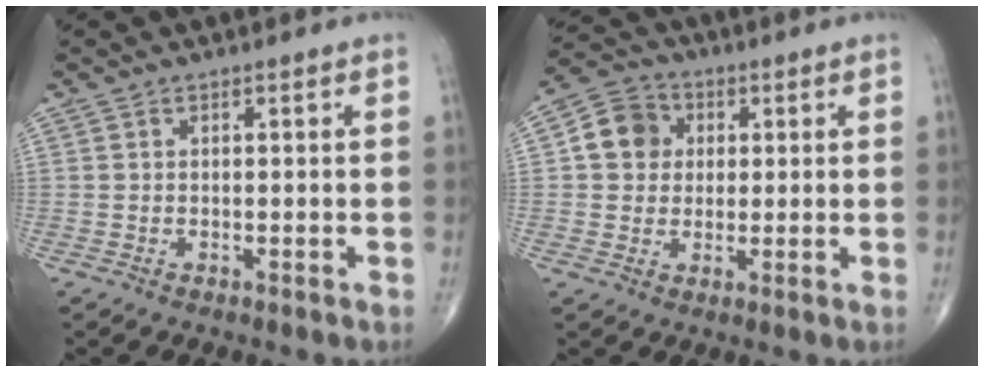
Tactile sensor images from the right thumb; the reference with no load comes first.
{"total": 8.1, "force": [1.4, 7.2, 3.5], "torque": [-0.041, 0.009, 0.012]}